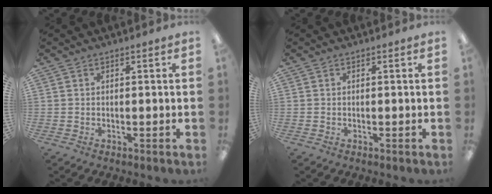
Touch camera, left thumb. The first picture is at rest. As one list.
[{"total": 0.0}]